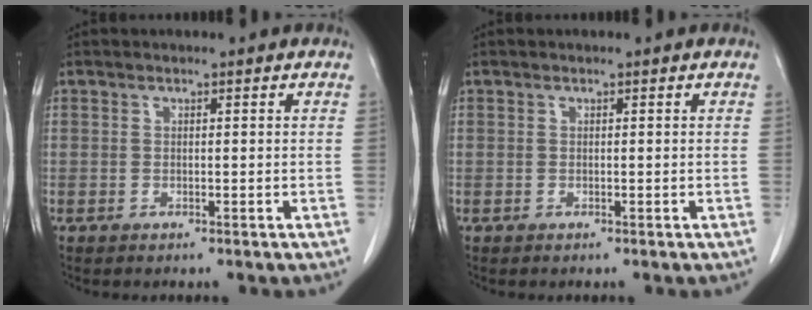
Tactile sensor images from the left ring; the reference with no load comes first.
{"total": 0.0}